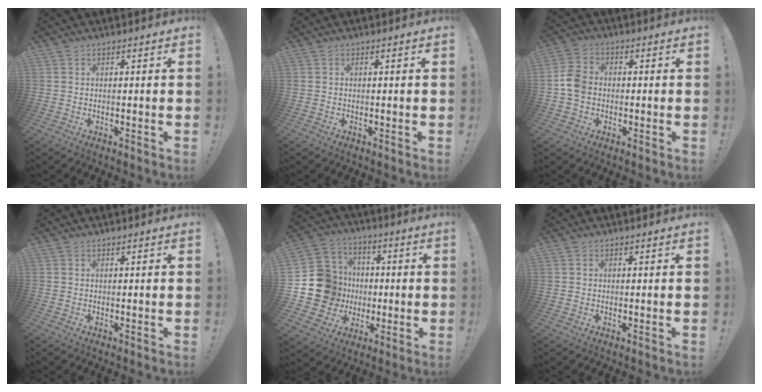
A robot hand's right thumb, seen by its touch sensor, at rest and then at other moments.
{"total": 0.0}
{"total": 7.0, "force": [-1.1, 5.6, 4.1], "torque": [-0.085, 0.016, -0.018]}
{"total": 0.0}
{"total": 17.3, "force": [-1.0, 16.1, 6.4], "torque": [-0.095, 0.018, 0.012]}
{"total": 0.0}